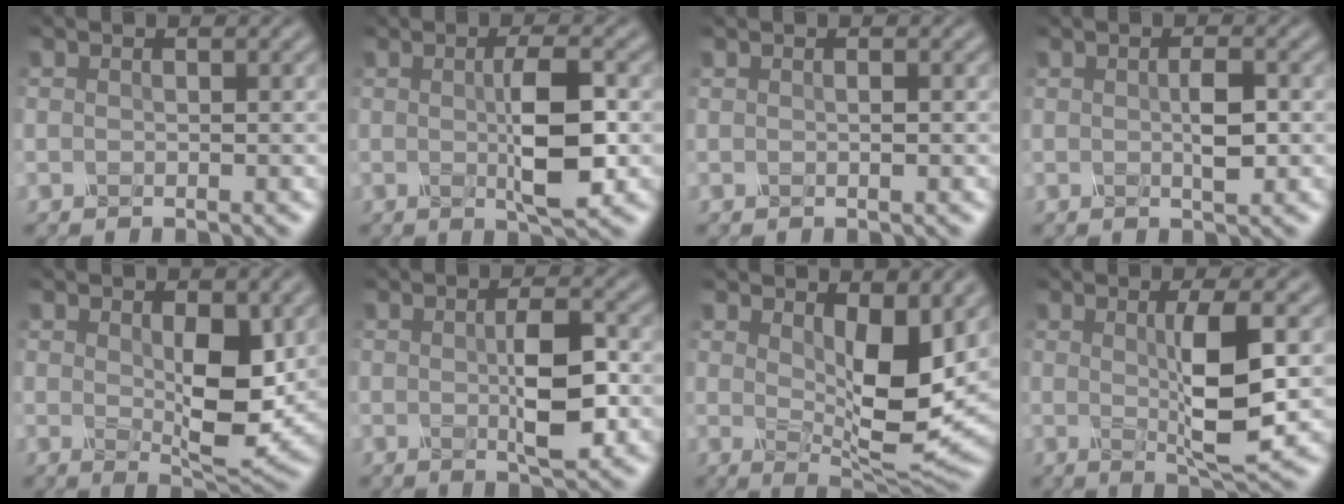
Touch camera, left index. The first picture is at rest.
{"total": 5.0, "force": [0.0, 0.9, 4.9], "torque": [-0.089, 0.002, 0.003]}
{"total": 1.0, "force": [0.2, 0.5, 0.9], "torque": [0.008, 0.006, -0.004]}
{"total": 1.9, "force": [0.1, 0.2, 1.9], "torque": [-0.038, 0.004, 0.005]}
{"total": 5.6, "force": [0.6, 2.2, 5.1], "torque": [-0.088, -0.005, 0.018]}
{"total": 4.1, "force": [-0.2, 0.8, 4.0], "torque": [-0.077, 0.004, -0.002]}
{"total": 7.6, "force": [1.0, 2.7, 7.0], "torque": [-0.116, -0.008, 0.025]}
{"total": 5.4, "force": [0.4, 0.7, 5.4], "torque": [-0.097, -0.001, 0.014]}